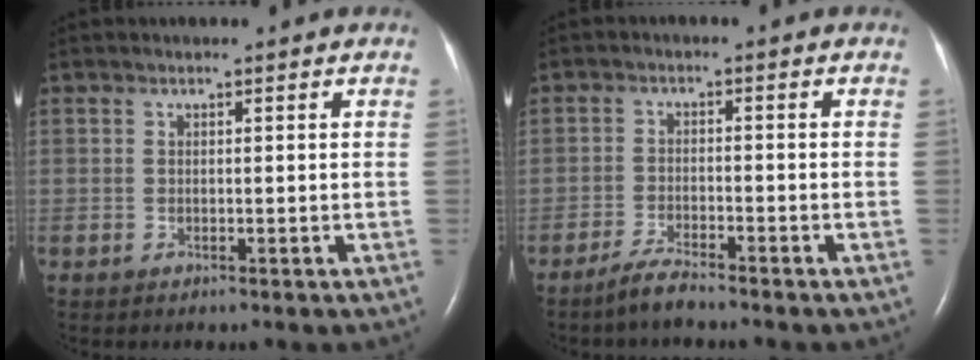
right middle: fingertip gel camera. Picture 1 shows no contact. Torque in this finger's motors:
{"motor_torque": [0.32, -0.37, 0.00, 0.02]}